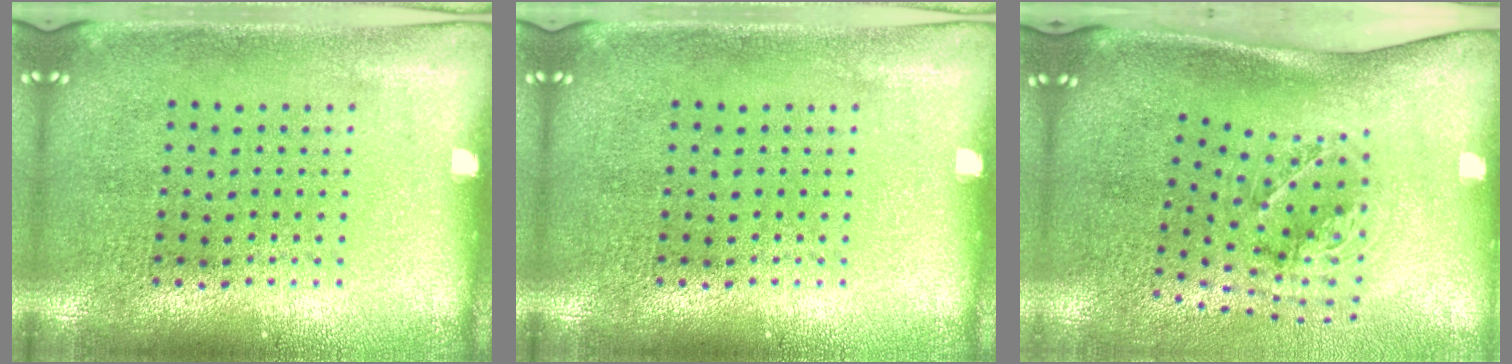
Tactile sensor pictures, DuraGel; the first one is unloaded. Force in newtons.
{"total": 0.0}
{"total": 1.8, "press": 1.3, "slide": 1.3}